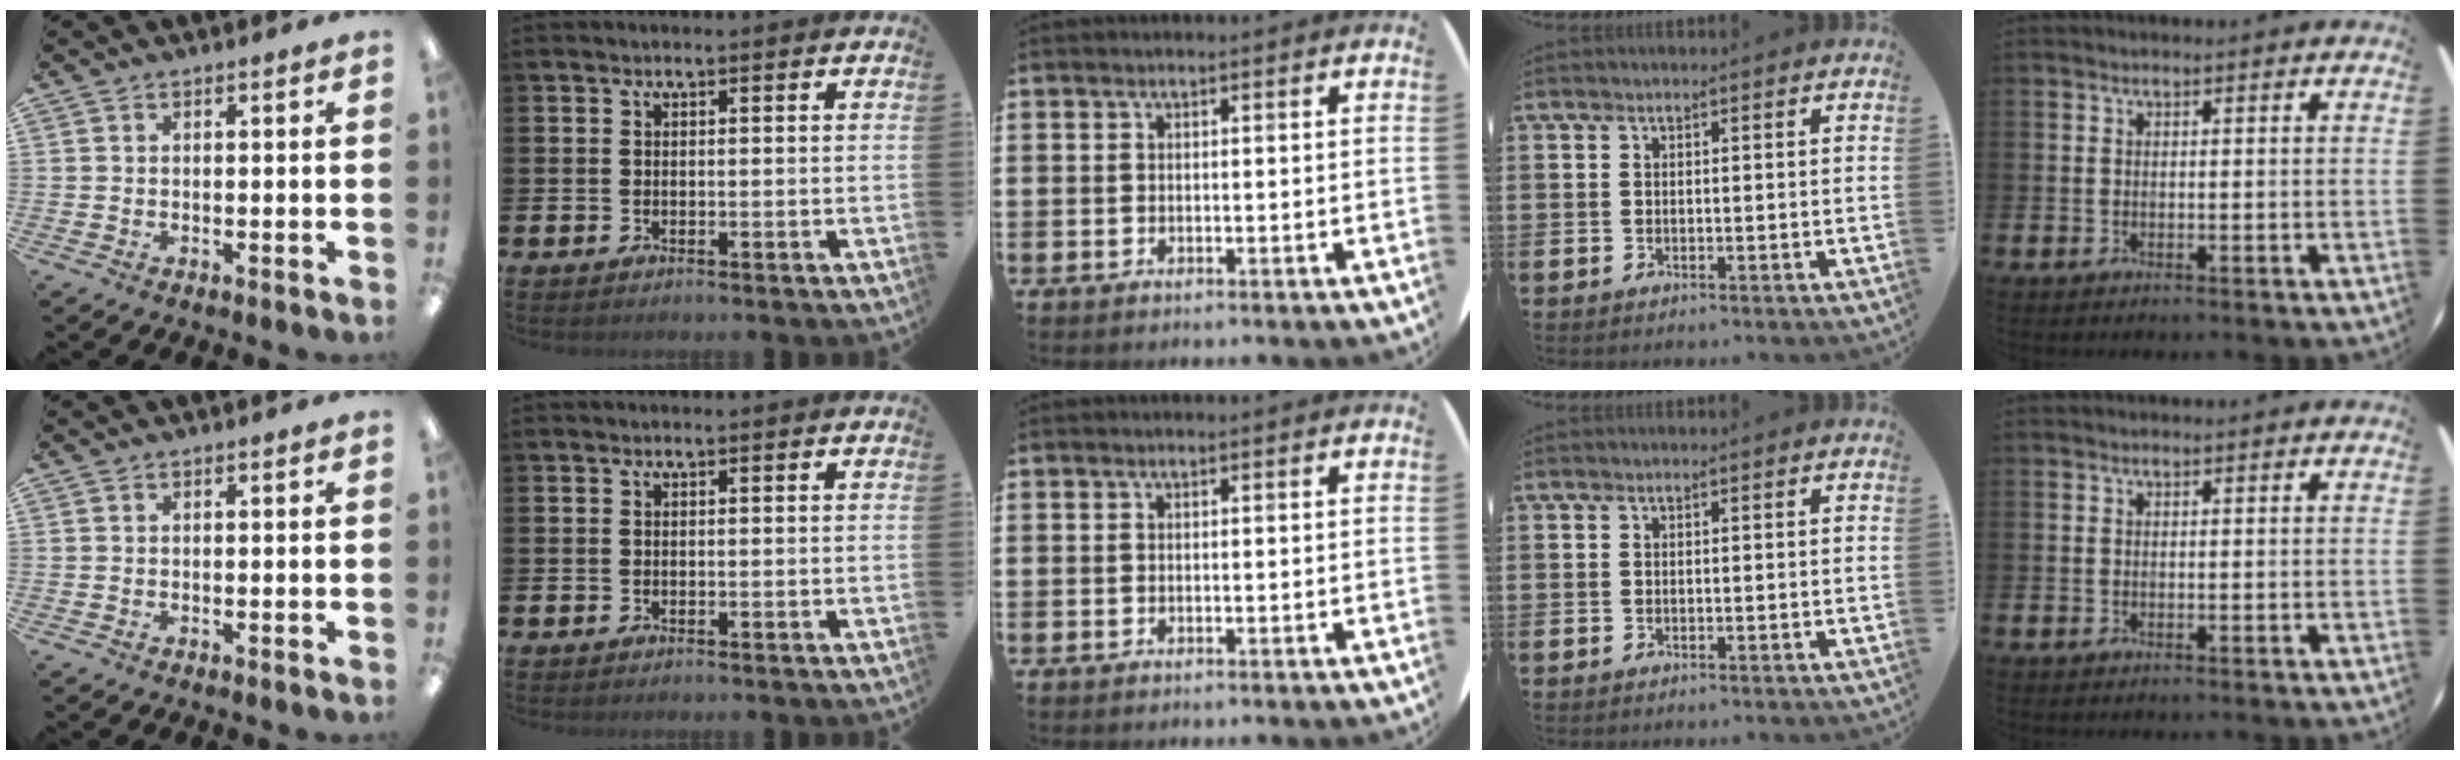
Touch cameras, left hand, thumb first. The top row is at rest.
{}